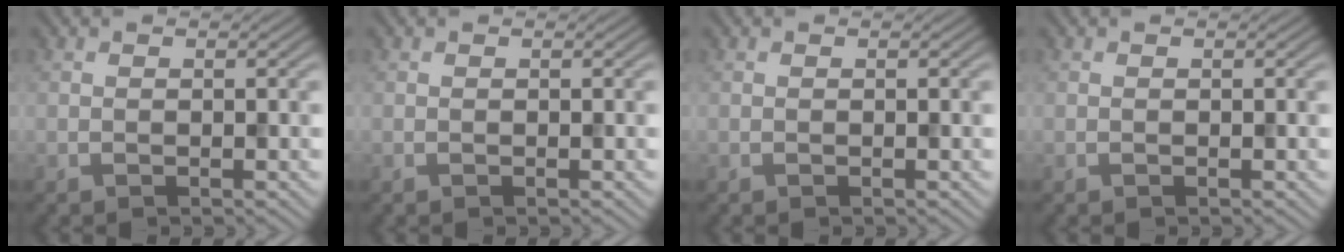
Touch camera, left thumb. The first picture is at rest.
{"total": 0.0}
{"total": 0.0}
{"total": 0.0}